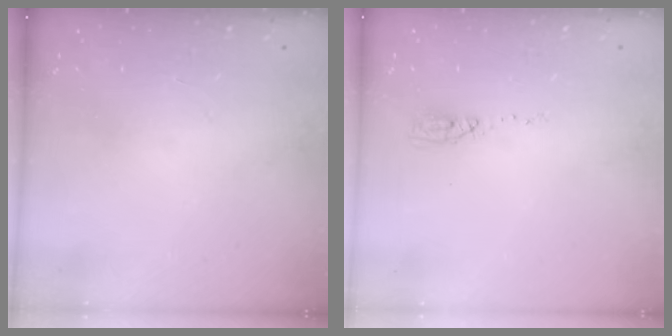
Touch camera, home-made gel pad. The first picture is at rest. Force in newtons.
{"total": 4.0, "press": 3.9, "slide": 1.2}